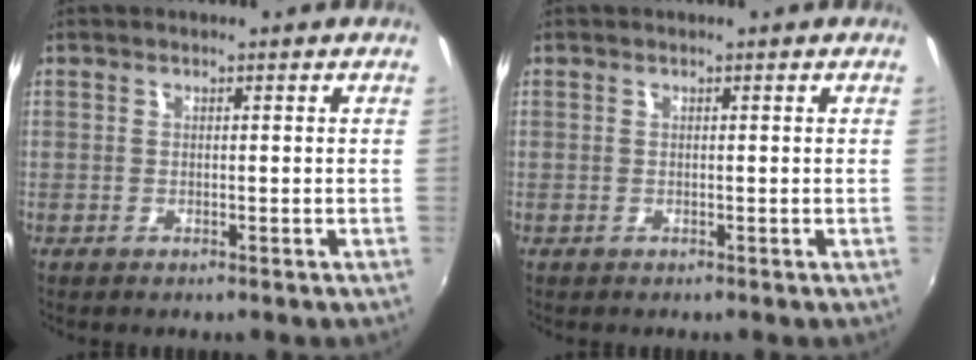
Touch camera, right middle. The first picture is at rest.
{"total": 0.0}